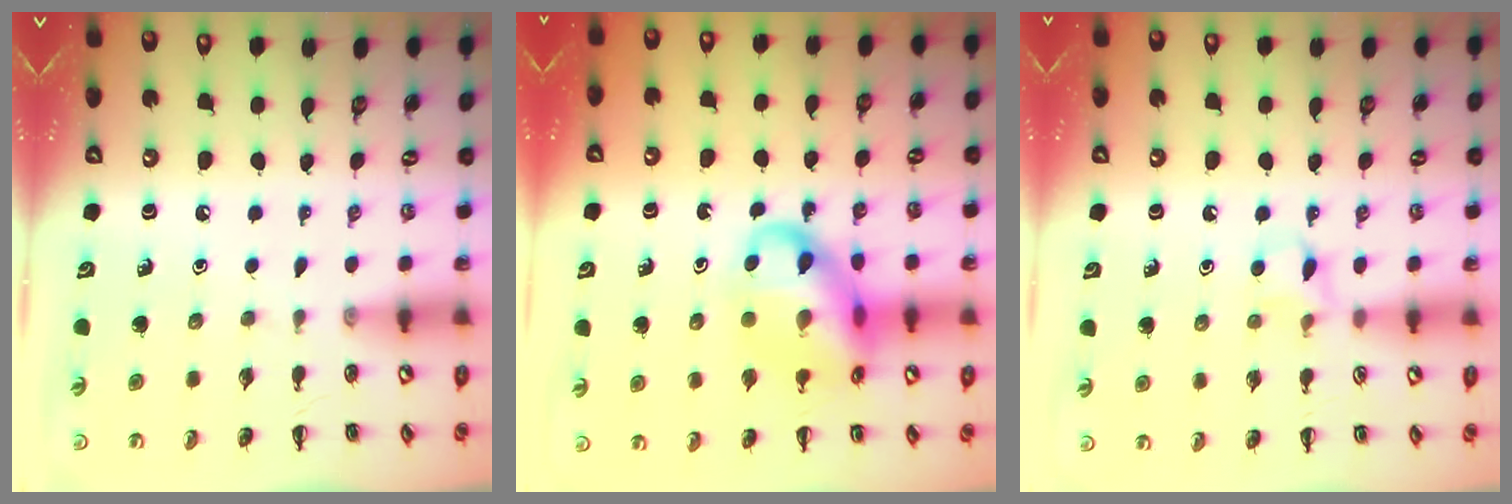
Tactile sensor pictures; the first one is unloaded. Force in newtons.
{"total": 15.5, "press": 15.4, "slide": 2.1}
{"total": 6.0, "press": 5.7, "slide": 1.9}